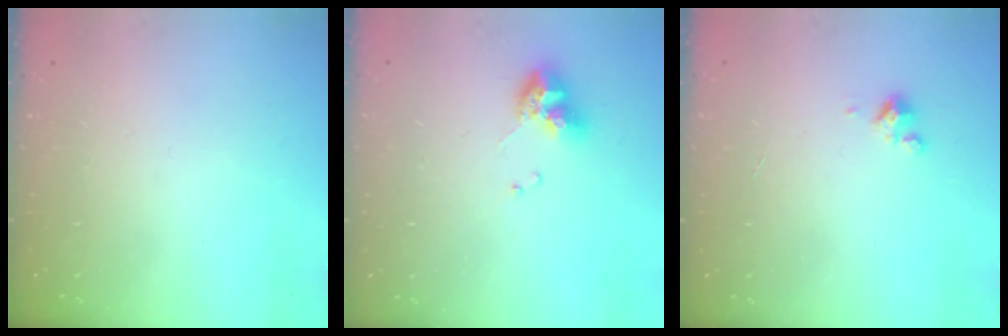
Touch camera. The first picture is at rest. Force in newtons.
{"total": 9.5, "press": 9.5, "slide": 1.1}
{"total": 2.4, "press": 2.4, "slide": 0.2}